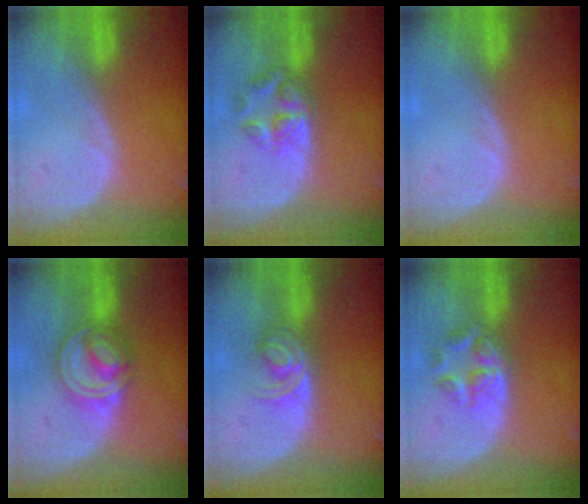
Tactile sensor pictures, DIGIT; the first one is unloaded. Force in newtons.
{"total": 5.8, "press": 4.9, "slide": 3.0}
{"total": 0.0}
{"total": 8.0, "press": 6.8, "slide": 4.2}
{"total": 5.7, "press": 4.8, "slide": 3.1}
{"total": 5.9, "press": 5.0, "slide": 3.1}